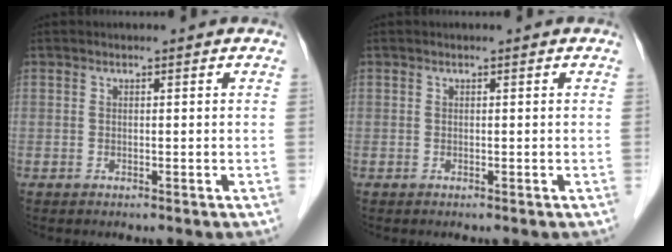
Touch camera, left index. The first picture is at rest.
{"total": 0.0}